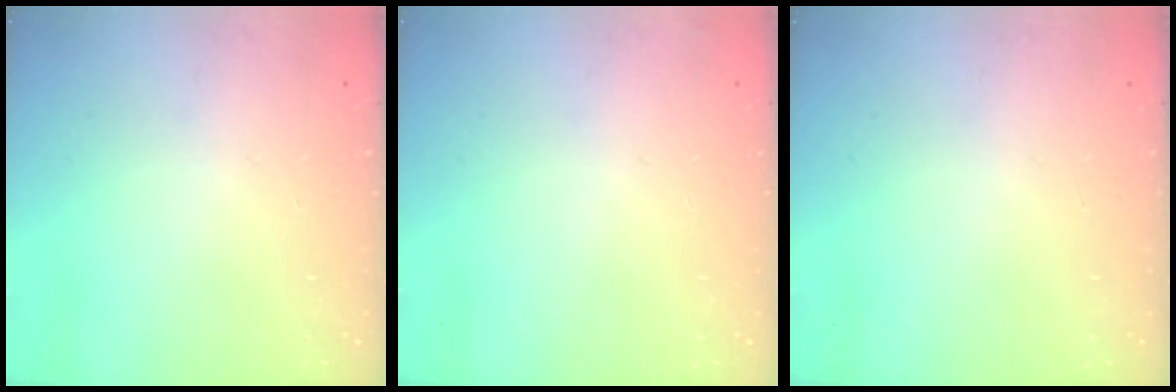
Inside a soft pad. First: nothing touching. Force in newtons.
{"total": 2.2, "press": 2.1, "slide": 0.8}
{"total": 0.0}